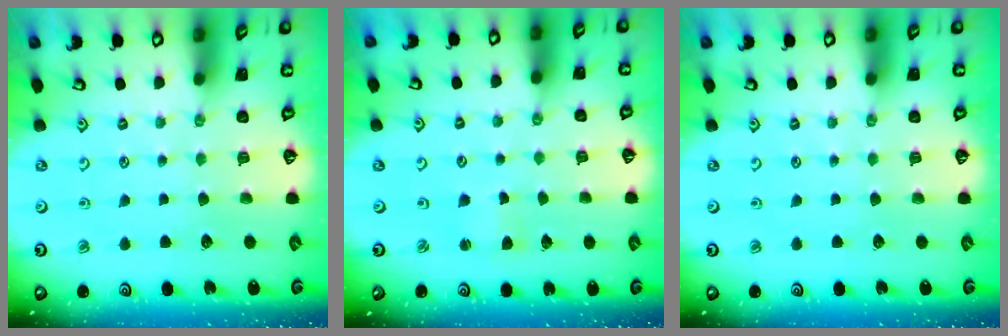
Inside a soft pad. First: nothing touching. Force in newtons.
{"total": 2.1, "press": 2.1, "slide": 0.2}
{"total": 0.0}